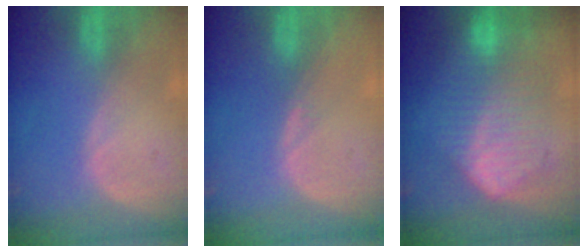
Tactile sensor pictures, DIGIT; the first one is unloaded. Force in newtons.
{"total": 0.5, "press": 0.5, "slide": 0.2}
{"total": 10.2, "press": 10.2, "slide": 0.5}